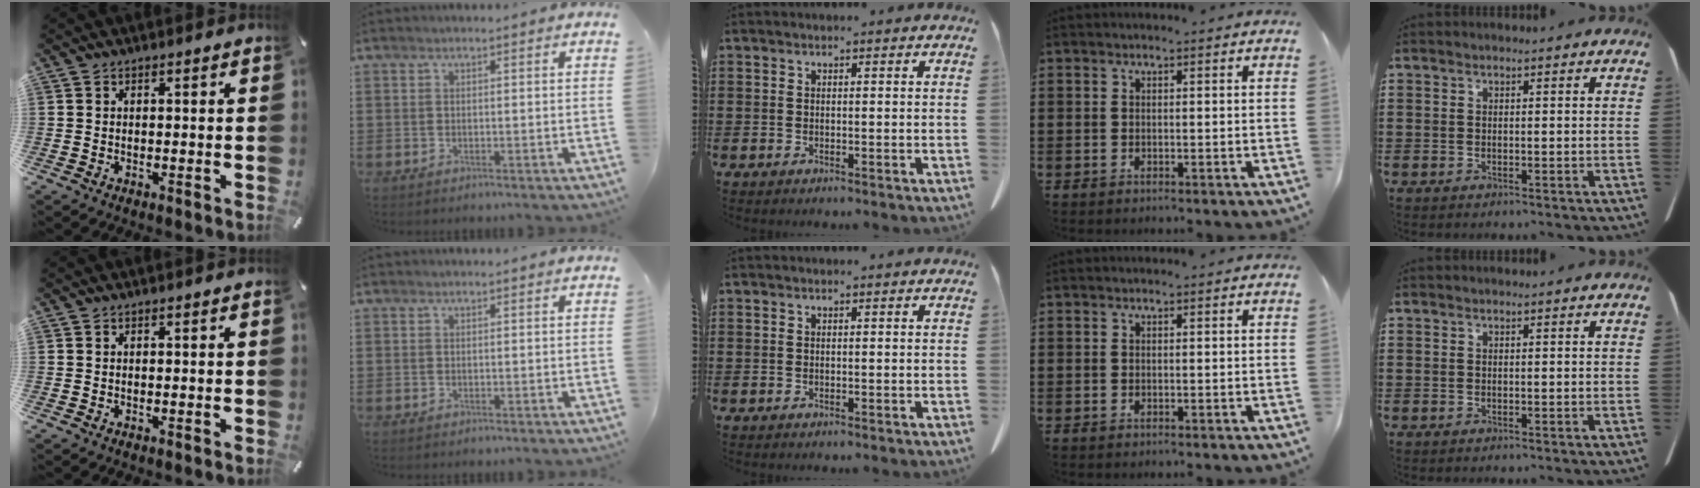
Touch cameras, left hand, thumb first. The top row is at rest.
{}